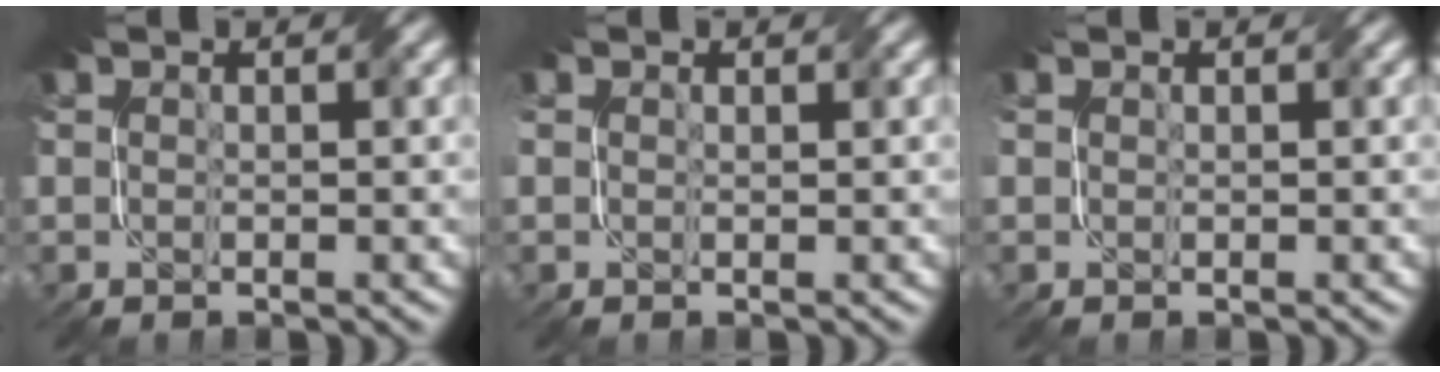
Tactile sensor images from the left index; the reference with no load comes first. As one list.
[{"total": 1.1, "force": [0.1, 0.9, 0.7], "torque": [-0.004, -0.005, 0.004]}, {"total": 0.6, "force": [0.2, 0.6, 0.2], "torque": [0.003, -0.004, 0.001]}]